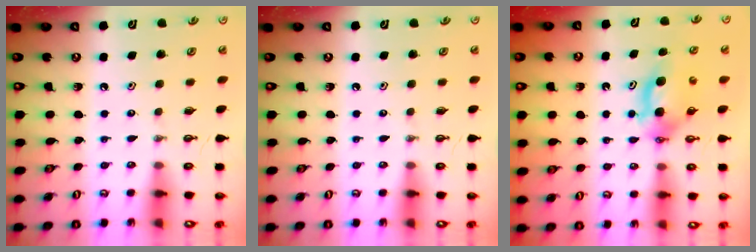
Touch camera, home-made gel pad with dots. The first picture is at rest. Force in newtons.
{"total": 0.0}
{"total": 5.8, "press": 5.4, "slide": 2.0}